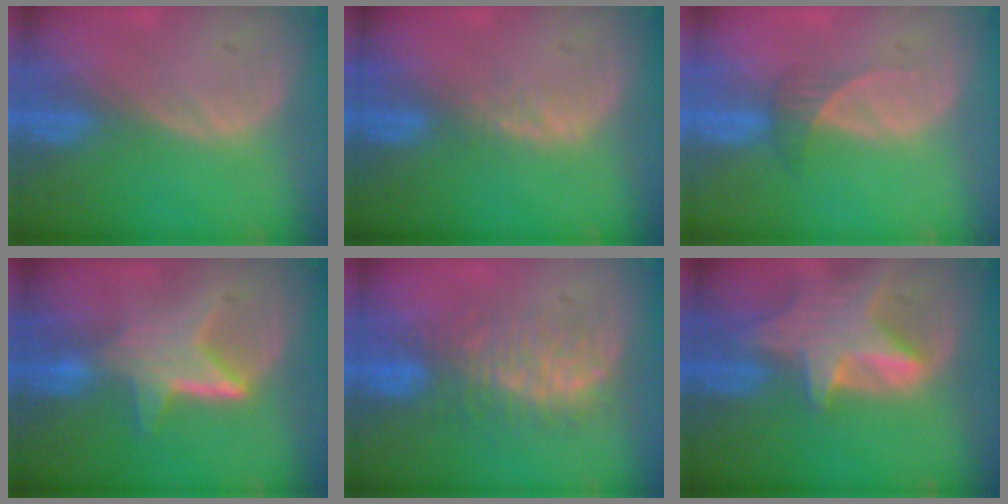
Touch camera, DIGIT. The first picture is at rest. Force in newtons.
{"total": 1.4, "press": 1.4, "slide": 0.3}
{"total": 2.1, "press": 1.9, "slide": 0.9}
{"total": 6.7, "press": 6.1, "slide": 2.7}
{"total": 7.6, "press": 7.4, "slide": 1.3}
{"total": 8.0, "press": 7.3, "slide": 3.3}